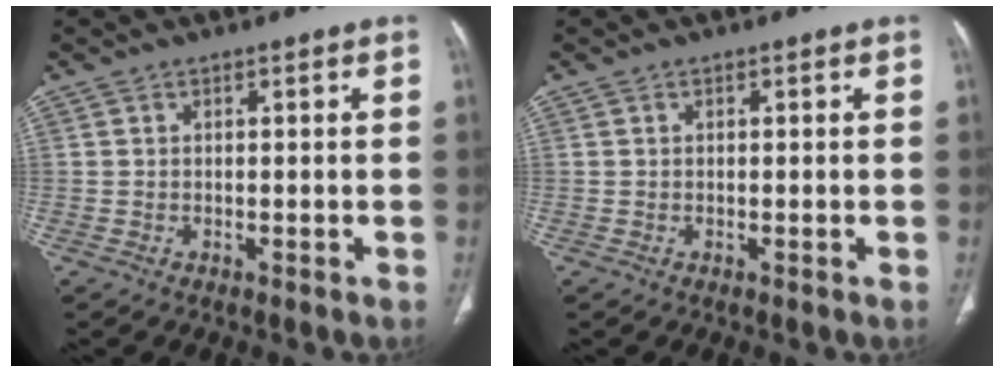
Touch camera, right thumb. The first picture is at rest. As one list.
[{"total": 0.0}]